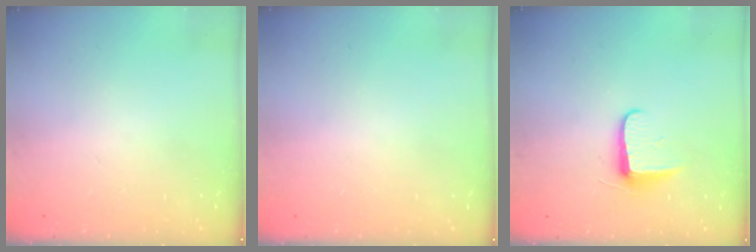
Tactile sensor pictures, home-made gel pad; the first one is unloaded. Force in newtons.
{"total": 0.6, "press": 0.5, "slide": 0.2}
{"total": 7.1, "press": 7.0, "slide": 0.9}